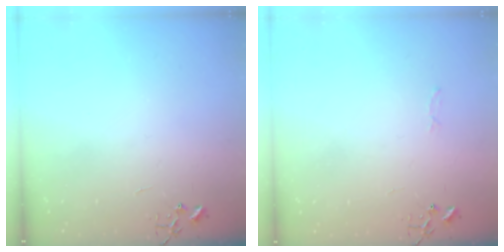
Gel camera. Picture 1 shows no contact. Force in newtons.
{"total": 2.8, "press": 2.8, "slide": 0.4}